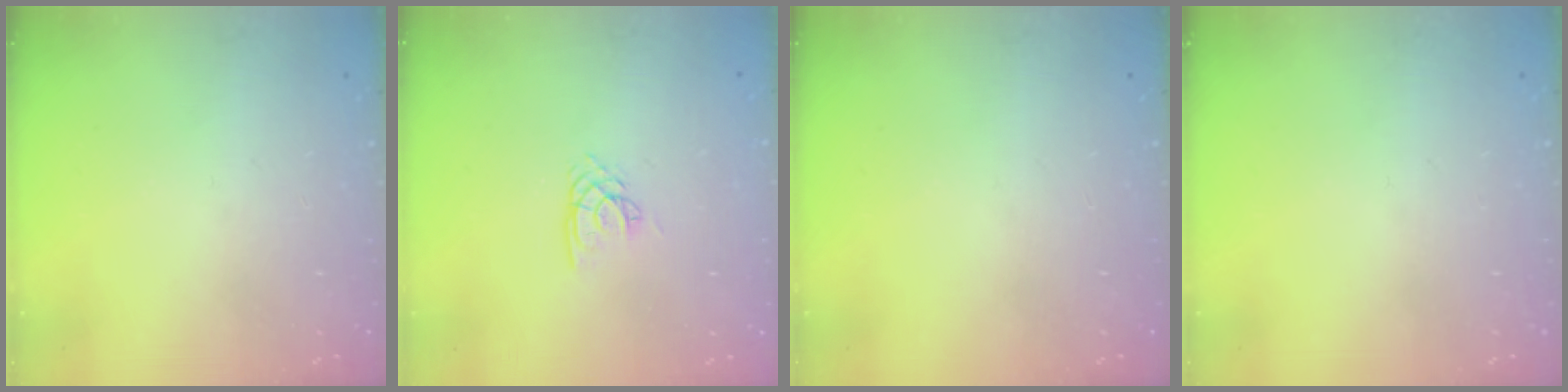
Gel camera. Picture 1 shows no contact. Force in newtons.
{"total": 2.1, "press": 2.1, "slide": 0.1}
{"total": 0.0}
{"total": 0.0}